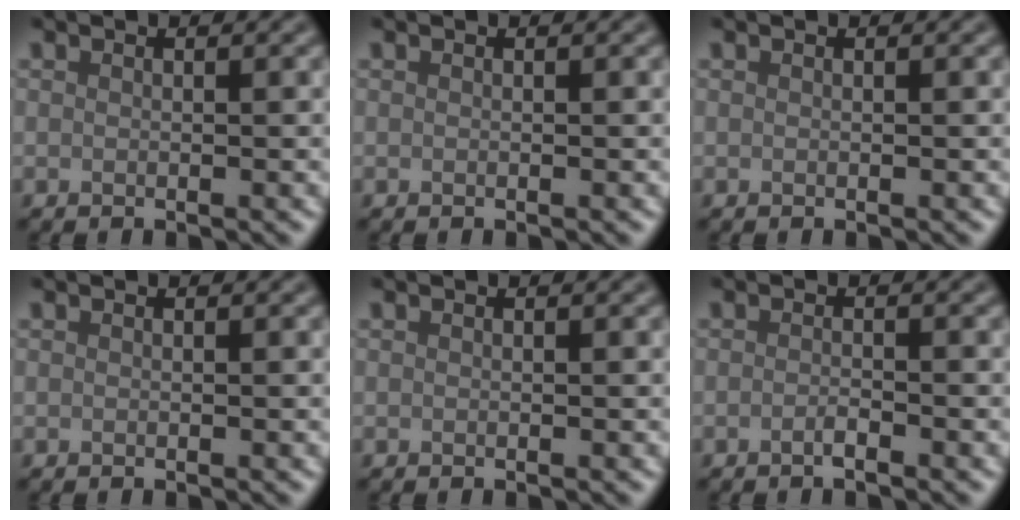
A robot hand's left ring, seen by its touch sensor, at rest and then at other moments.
{"total": 0.0}
{"total": 0.0}
{"total": 0.0}
{"total": 0.0}
{"total": 0.9, "force": [-0.6, 0.2, 0.7], "torque": [-0.014, 0.001, -0.012]}